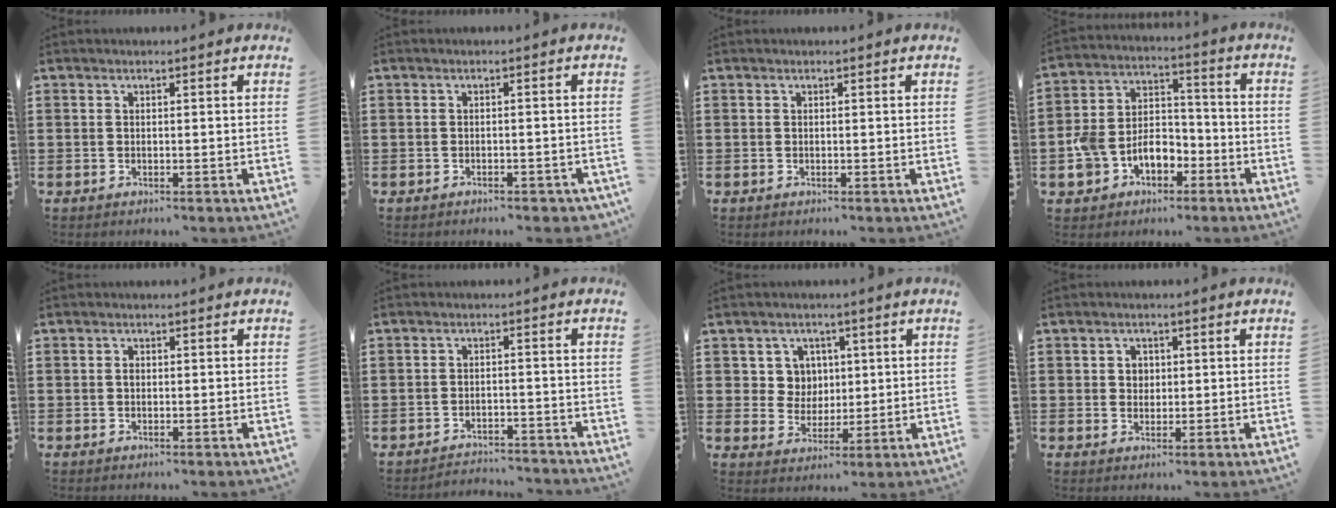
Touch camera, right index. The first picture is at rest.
{"total": 1.0, "force": [-0.9, 0.1, 0.3], "torque": [-0.011, -0.004, -0.017]}
{"total": 0.0}
{"total": 7.8, "force": [-3.3, 6.2, 3.5], "torque": [-0.078, 0.020, -0.061]}
{"total": 0.9, "force": [0.0, 0.6, 0.6], "torque": [-0.014, 0.001, 0.000]}
{"total": 2.9, "force": [-2.9, 0.1, -0.1], "torque": [-0.008, -0.002, -0.062]}
{"total": 5.3, "force": [1.6, 4.9, 1.2], "torque": [-0.048, 0.018, 0.030]}
{"total": 2.0, "force": [0.3, 1.8, 0.7], "torque": [-0.021, 0.010, 0.003]}